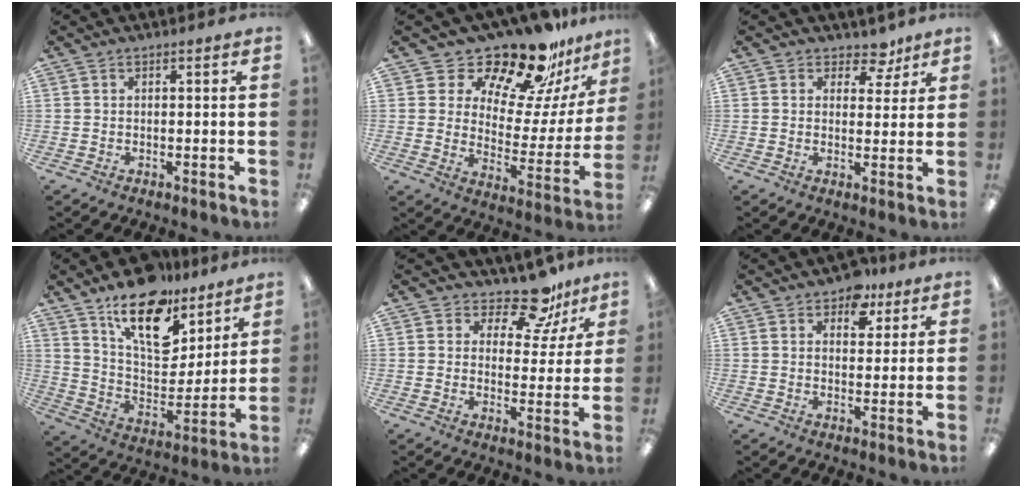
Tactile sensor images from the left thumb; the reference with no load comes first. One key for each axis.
{"total": 20.2, "fx": 17.0, "fy": 7.0, "fz": 8.3, "tx": -0.131, "ty": -0.134, "tz": 0.286}
{"total": 5.4, "fx": 3.8, "fy": 3.4, "fz": 2.0, "tx": -0.020, "ty": -0.021, "tz": 0.065}
{"total": 18.5, "fx": 12.9, "fy": 8.9, "fz": 9.8, "tx": -0.157, "ty": -0.082, "tz": 0.227}
{"total": 12.0, "fx": 9.4, "fy": 5.3, "fz": 5.2, "tx": -0.081, "ty": -0.059, "tz": 0.170}
{"total": 7.0, "fx": 4.7, "fy": 4.2, "fz": 3.1, "tx": -0.028, "ty": -0.022, "tz": 0.077}